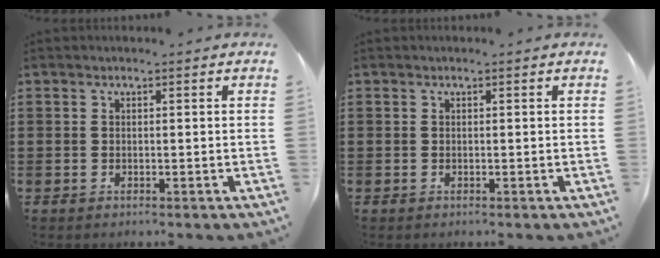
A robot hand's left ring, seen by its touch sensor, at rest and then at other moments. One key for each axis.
{"total": 0.0}